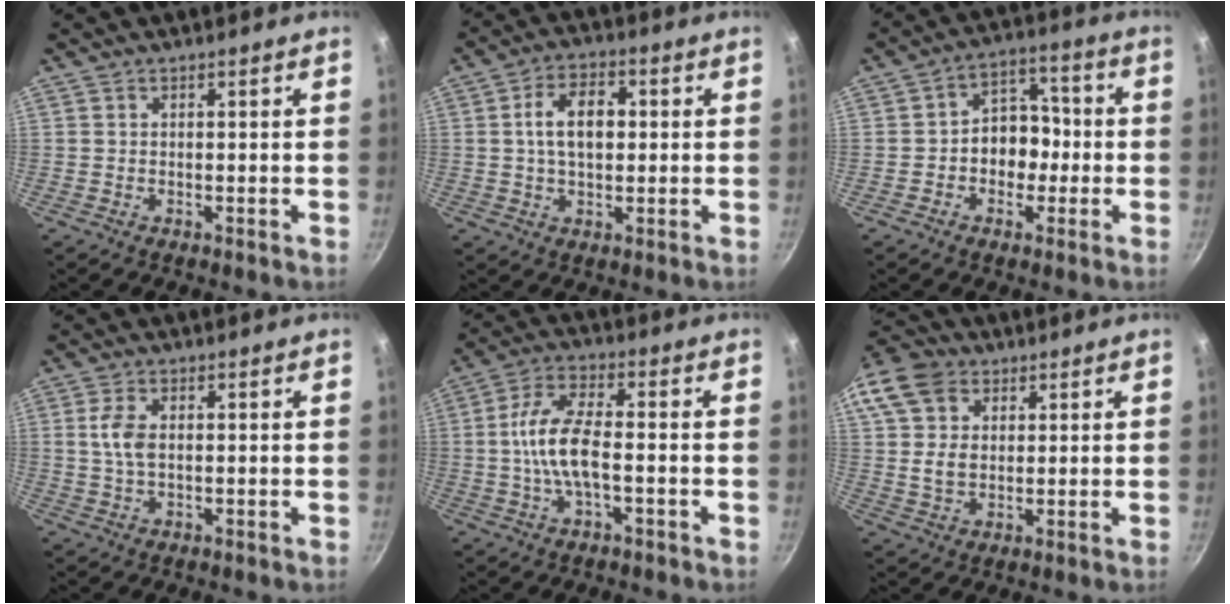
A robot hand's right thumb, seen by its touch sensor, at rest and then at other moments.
{"total": 9.1, "force": [1.0, 5.6, 7.1], "torque": [-0.104, 0.017, 0.011]}
{"total": 8.7, "force": [-1.4, 6.9, 5.2], "torque": [-0.015, 0.033, -0.031]}
{"total": 4.7, "force": [0.6, 2.6, 3.9], "torque": [-0.079, 0.005, 0.009]}
{"total": 10.1, "force": [-1.5, 4.2, 9.1], "torque": [-0.175, 0.027, -0.041]}
{"total": 16.5, "force": [5.5, 12.5, 9.1], "torque": [-0.188, 0.017, 0.094]}